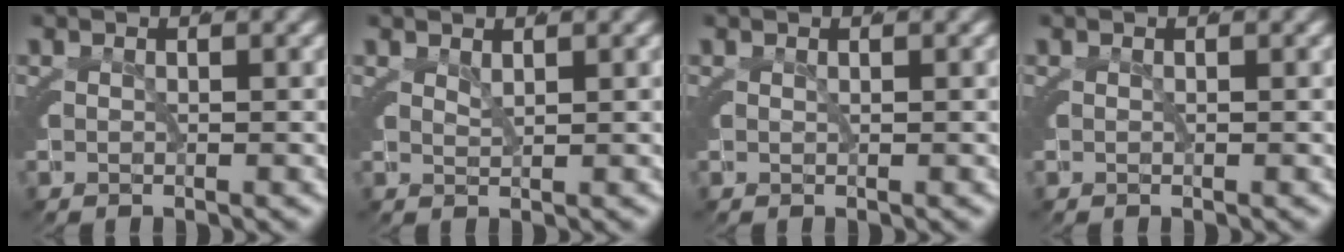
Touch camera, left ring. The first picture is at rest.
{"total": 1.3, "force": [1.2, -0.4, 0.3], "torque": [-0.004, -0.005, 0.029]}
{"total": 0.0}
{"total": 0.0}